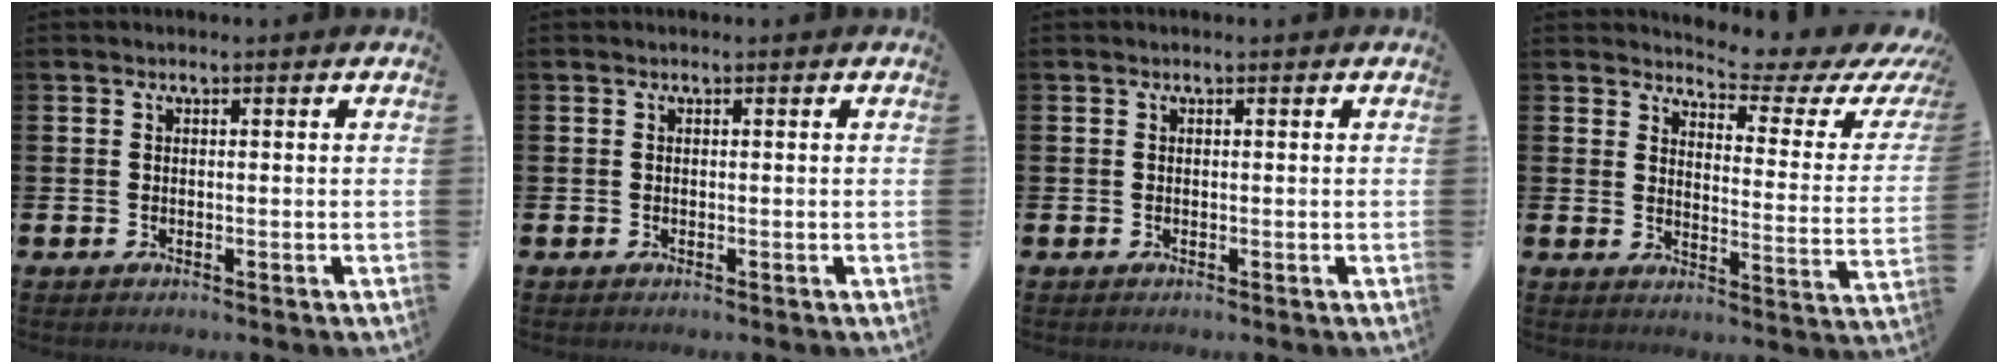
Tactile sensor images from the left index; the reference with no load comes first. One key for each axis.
{"total": 0.0}
{"total": 0.0}
{"total": 4.7, "fx": 4.3, "fy": 0.8, "fz": 1.6, "tx": -0.036, "ty": -0.040, "tz": 0.065}